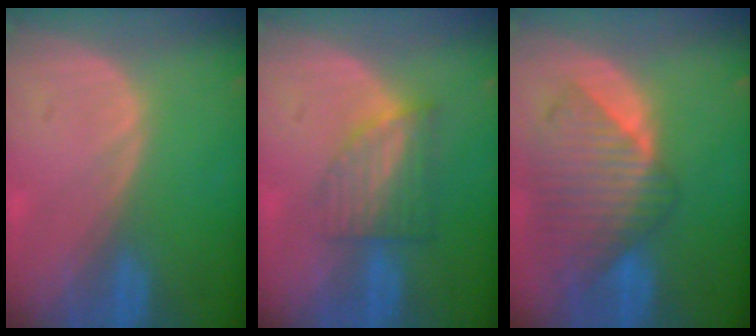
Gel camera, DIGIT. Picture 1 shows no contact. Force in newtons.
{"total": 6.3, "press": 5.6, "slide": 2.8}
{"total": 9.8, "press": 8.6, "slide": 4.8}